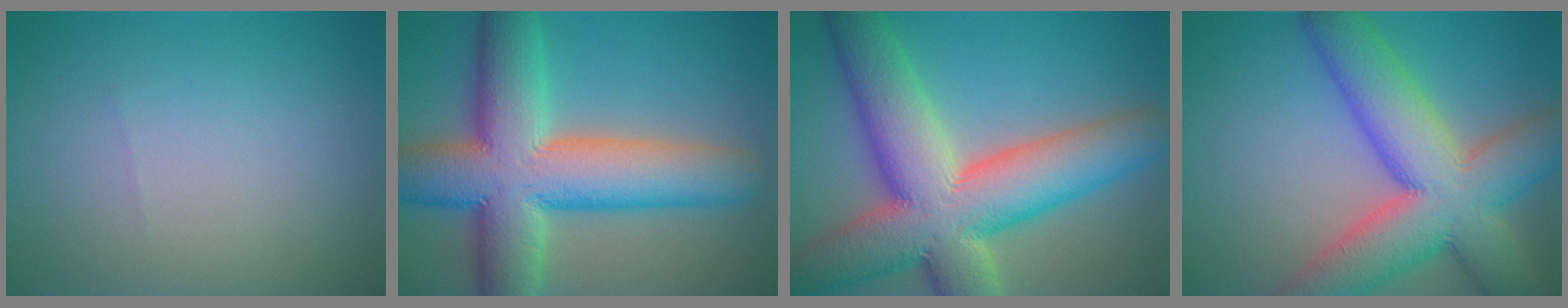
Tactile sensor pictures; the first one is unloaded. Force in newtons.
{"total": 13.5, "press": 13.5, "slide": 0.9}
{"total": 14.1, "press": 14.1, "slide": 1.1}
{"total": 11.6, "press": 11.6, "slide": 0.8}